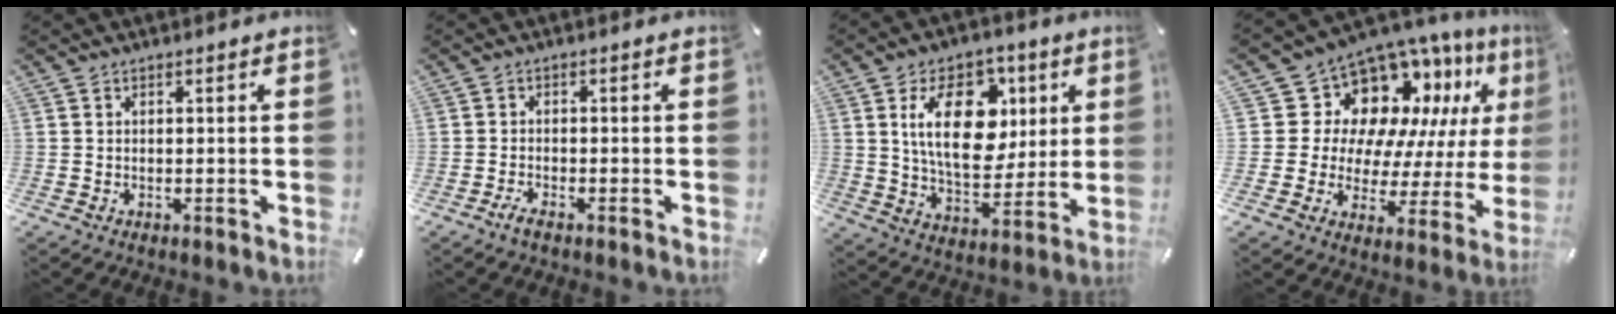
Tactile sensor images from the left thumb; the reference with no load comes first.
{"total": 1.9, "force": [-1.5, 0.4, 1.2], "torque": [-0.028, 0.003, -0.030]}
{"total": 19.3, "force": [5.7, 12.3, 13.7], "torque": [-0.235, 0.000, 0.095]}
{"total": 14.6, "force": [8.2, 10.4, 6.1], "torque": [-0.110, -0.090, 0.149]}